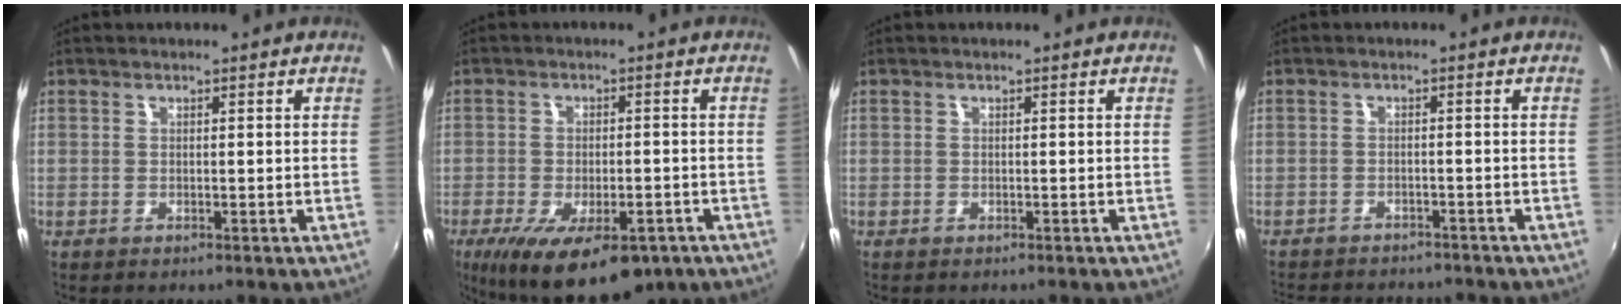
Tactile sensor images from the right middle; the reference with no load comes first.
{"total": 16.6, "force": [-9.9, 6.8, 11.4], "torque": [-0.216, -0.044, -0.140]}
{"total": 0.0}
{"total": 10.2, "force": [-9.1, 3.2, 3.3], "torque": [-0.081, -0.014, -0.132]}